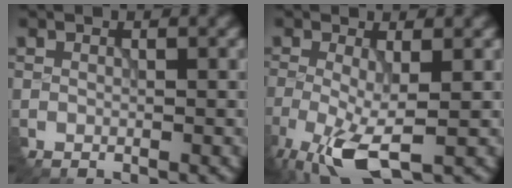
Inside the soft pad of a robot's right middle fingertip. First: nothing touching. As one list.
[{"total": 6.8, "force": [-2.9, 2.5, 5.6], "torque": [-0.133, -0.013, -0.053]}]